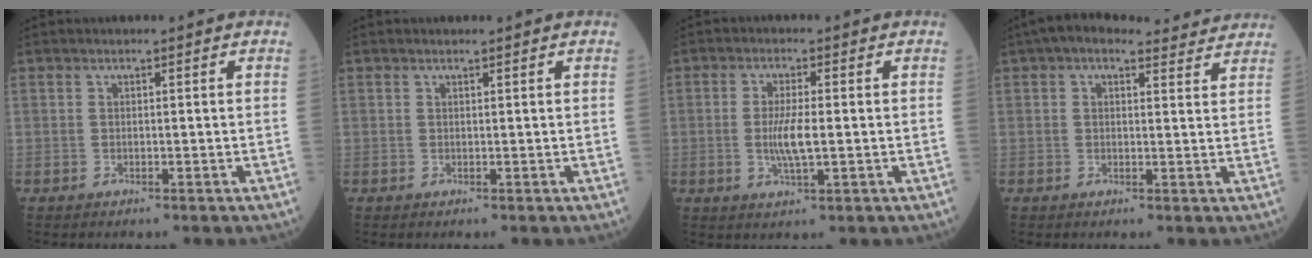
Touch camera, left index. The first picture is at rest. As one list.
[{"total": 0.0}, {"total": 4.9, "force": [-0.5, 0.7, 4.8], "torque": [-0.100, -0.010, -0.009]}, {"total": 9.9, "force": [8.6, 3.2, 3.7], "torque": [-0.038, 0.031, 0.094]}]